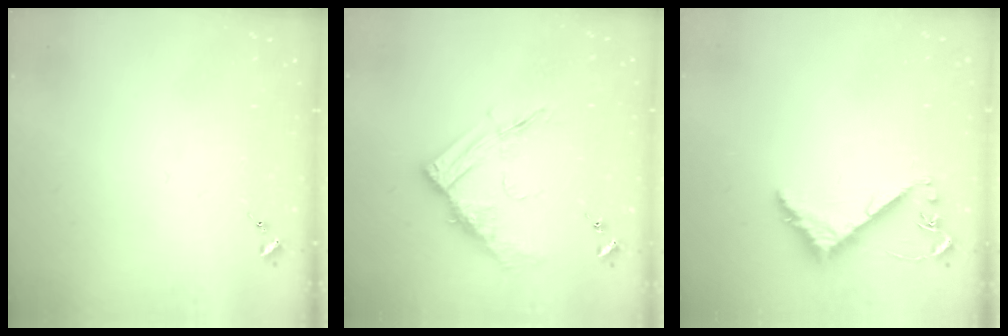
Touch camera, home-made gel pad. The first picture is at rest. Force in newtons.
{"total": 12.4, "press": 12.4, "slide": 0.9}
{"total": 5.2, "press": 5.2, "slide": 0.4}